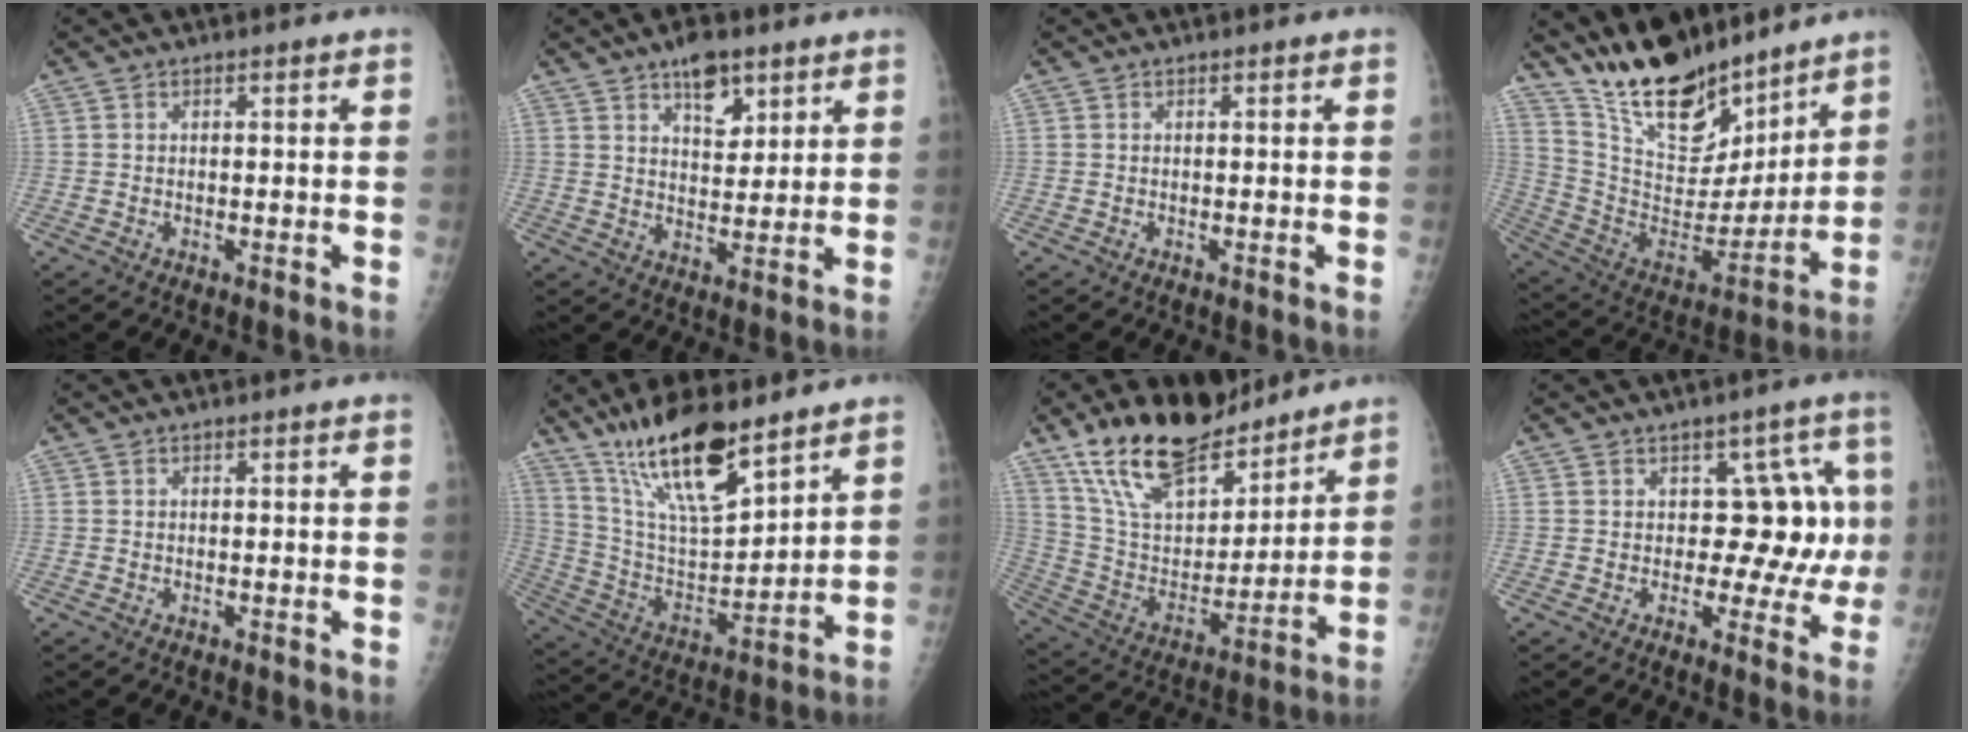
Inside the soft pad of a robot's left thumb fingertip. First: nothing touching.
{"total": 7.7, "force": [4.8, 3.9, 4.7], "torque": [-0.045, -0.027, 0.074]}
{"total": 0.0}
{"total": 21.1, "force": [17.5, 7.7, 8.8], "torque": [-0.117, -0.097, 0.314]}
{"total": 0.0}
{"total": 18.1, "force": [13.1, 5.0, 11.5], "torque": [-0.179, -0.068, 0.251]}
{"total": 22.2, "force": [16.5, 9.7, 11.2], "torque": [-0.159, -0.069, 0.299]}
{"total": 9.5, "force": [1.3, 6.1, 7.1], "torque": [-0.026, 0.004, 0.011]}